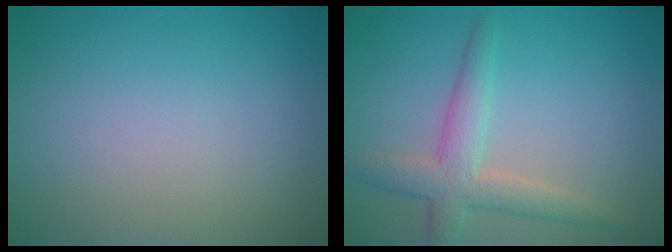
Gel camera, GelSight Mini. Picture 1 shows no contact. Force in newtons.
{"total": 3.8, "press": 3.8, "slide": 0.2}